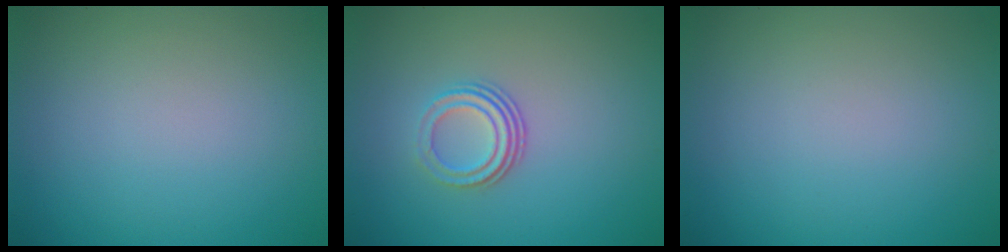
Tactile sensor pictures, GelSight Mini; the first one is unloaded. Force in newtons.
{"total": 3.2, "press": 2.1, "slide": 2.5}
{"total": 0.0}